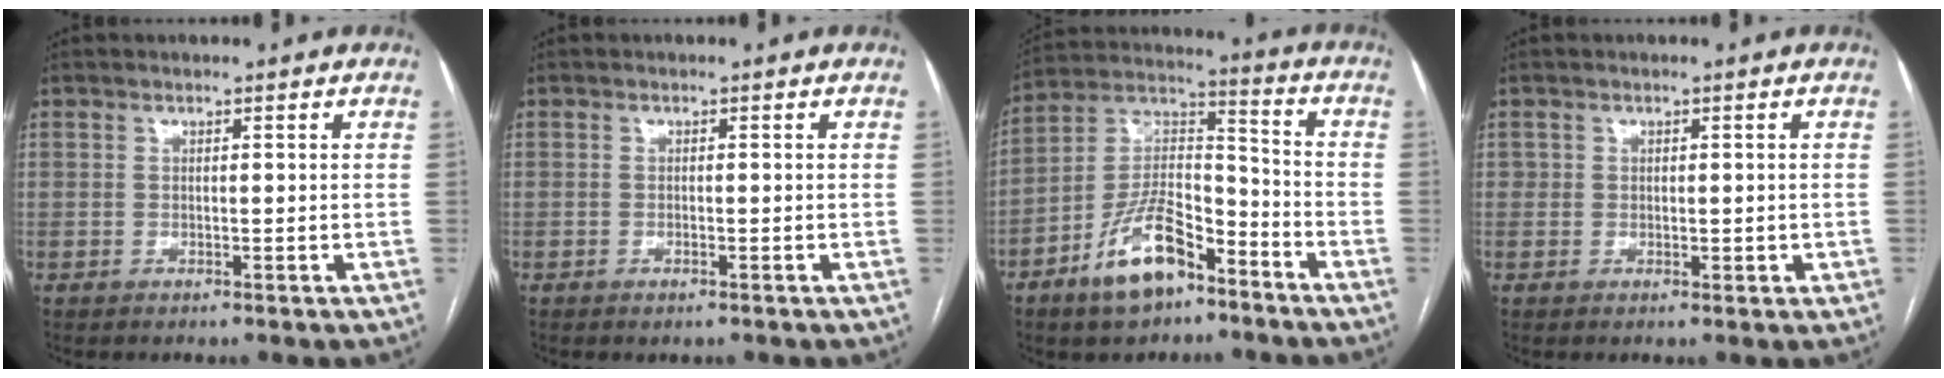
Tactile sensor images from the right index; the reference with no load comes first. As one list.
[{"total": 0.7, "force": [-0.5, 0.1, 0.5], "torque": [-0.010, -0.001, -0.005]}, {"total": 13.3, "force": [-8.1, 5.5, 8.9], "torque": [-0.179, 0.014, -0.145]}, {"total": 1.5, "force": [-0.1, 1.3, 0.7], "torque": [-0.007, 0.005, 0.002]}]